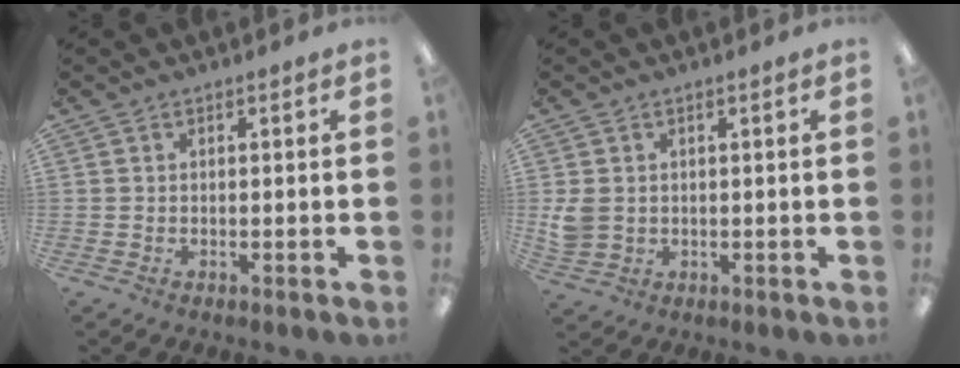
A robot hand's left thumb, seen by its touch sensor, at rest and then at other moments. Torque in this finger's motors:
{"motor_torque": [0.37, 0.33, 0.48, -0.22, 0.03]}